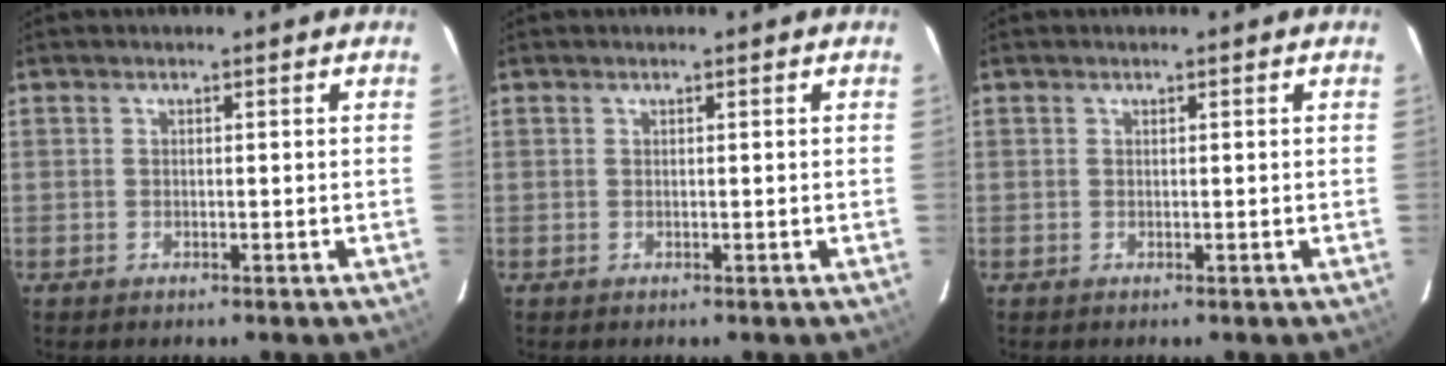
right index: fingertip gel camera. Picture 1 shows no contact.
{"total": 0.0}
{"total": 0.0}